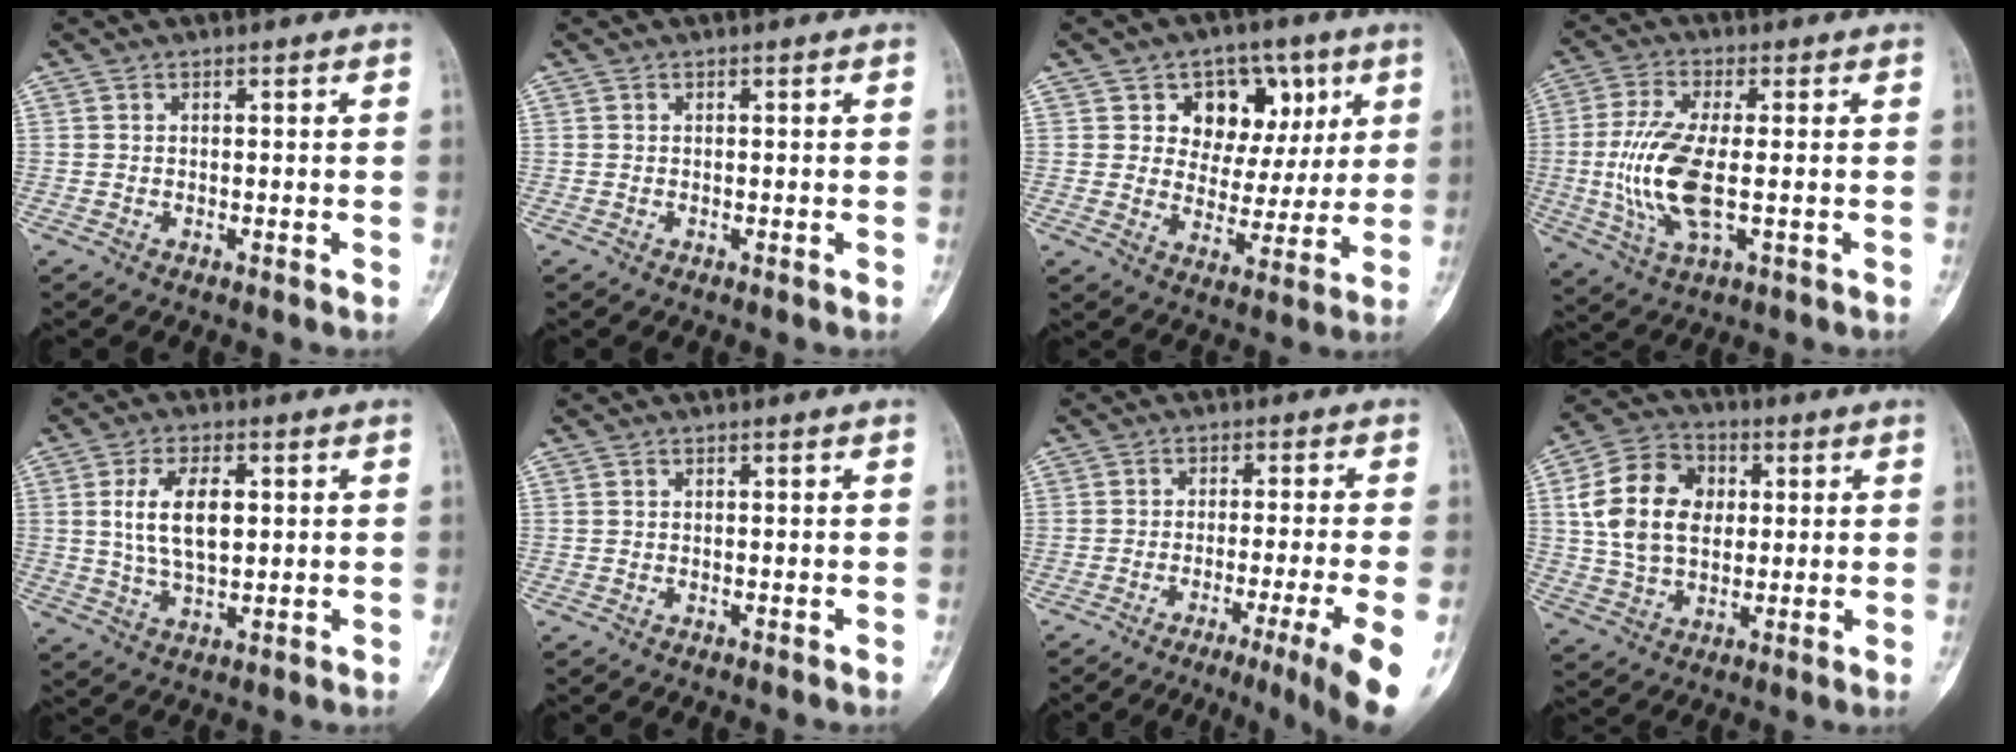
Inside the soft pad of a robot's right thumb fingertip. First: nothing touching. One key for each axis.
{"total": 0.0}
{"total": 12.6, "fx": 5.0, "fy": 9.6, "fz": 6.5, "tx": -0.038, "ty": -0.013, "tz": 0.075}
{"total": 11.9, "fx": -1.1, "fy": 4.4, "fz": 11.0, "tx": -0.245, "ty": -0.005, "tz": -0.019}
{"total": 9.4, "fx": 1.7, "fy": 4.8, "fz": 7.9, "tx": -0.140, "ty": -0.005, "tz": 0.036}
{"total": 0.0}
{"total": 11.1, "fx": -5.6, "fy": -1.0, "fz": 9.5, "tx": -0.140, "ty": -0.005, "tz": -0.084}
{"total": 14.9, "fx": 2.6, "fy": 10.8, "fz": 10.0, "tx": -0.157, "ty": 0.010, "tz": 0.044}